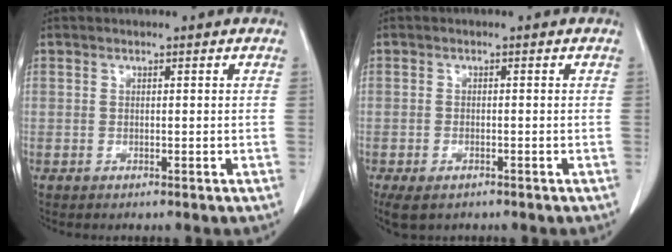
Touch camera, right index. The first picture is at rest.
{"total": 4.5, "force": [-3.1, 2.1, 2.6], "torque": [-0.049, -0.011, -0.045]}